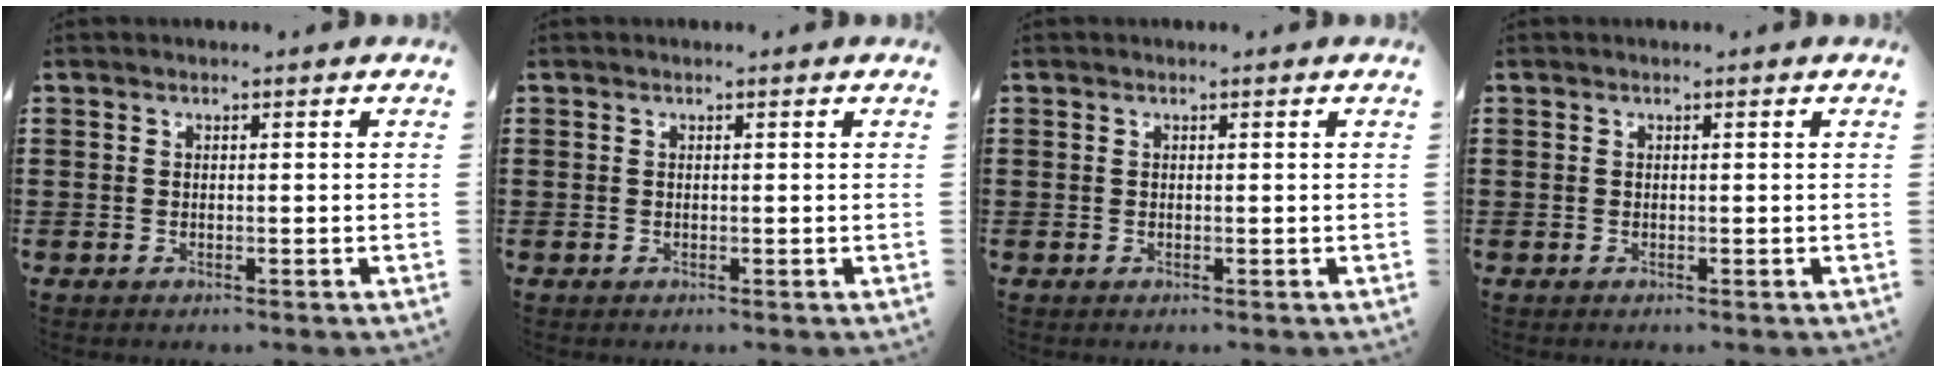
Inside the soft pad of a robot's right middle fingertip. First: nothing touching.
{"total": 0.0}
{"total": 0.0}
{"total": 0.0}